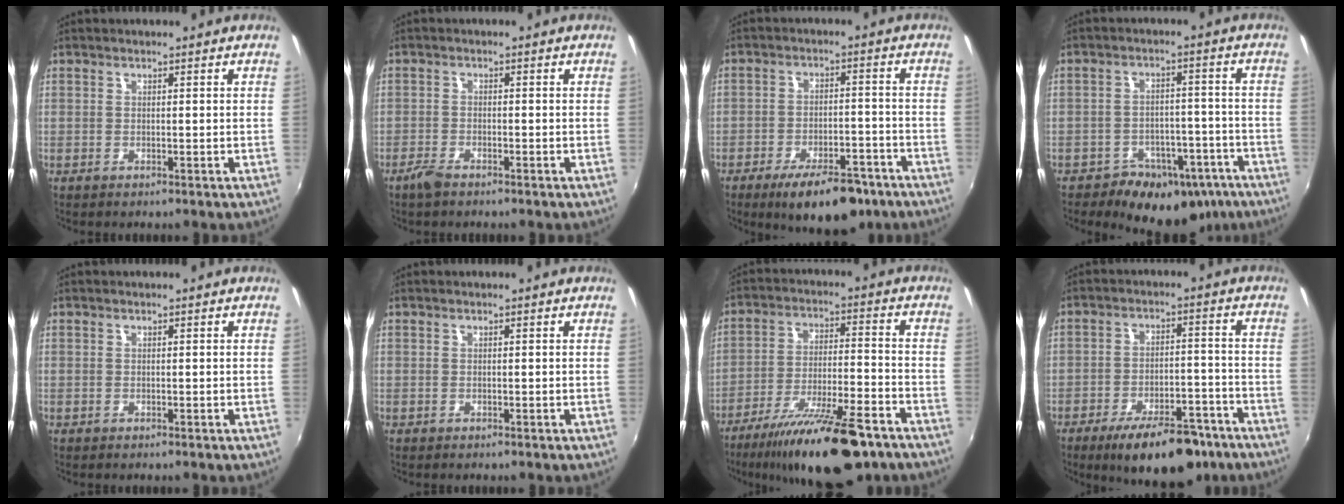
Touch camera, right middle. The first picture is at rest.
{"total": 2.7, "force": [-2.2, 0.7, 1.4], "torque": [-0.040, -0.004, -0.046]}
{"total": 12.2, "force": [-8.6, 4.8, 7.2], "torque": [-0.124, 0.004, -0.119]}
{"total": 14.5, "force": [-10.0, 9.1, 5.1], "torque": [-0.086, 0.027, -0.110]}
{"total": 0.0}
{"total": 0.0}
{"total": 20.1, "force": [-15.0, 4.5, 12.6], "torque": [-0.226, -0.034, -0.232]}
{"total": 14.6, "force": [-10.6, 5.7, 8.3], "torque": [-0.133, 0.006, -0.143]}